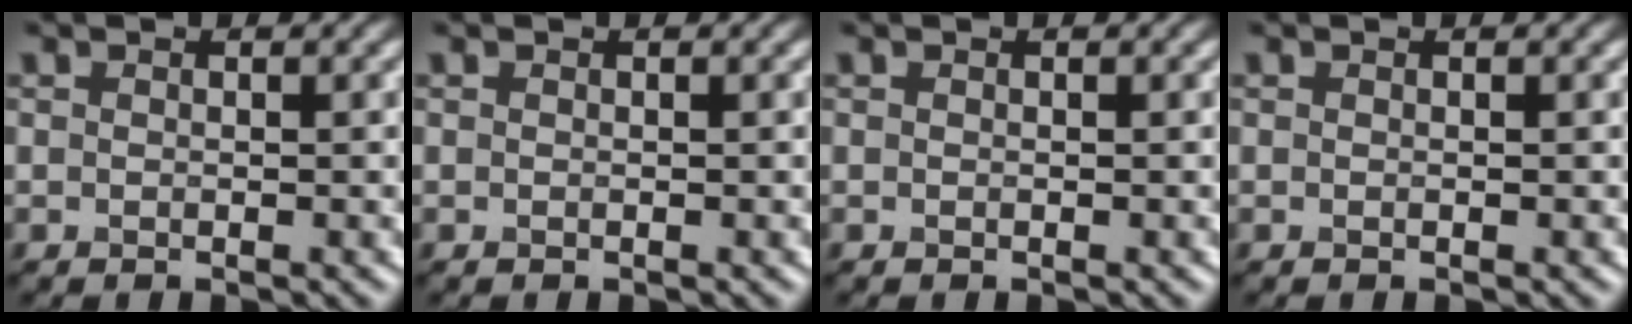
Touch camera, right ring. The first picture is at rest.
{"total": 0.0}
{"total": 0.0}
{"total": 0.0}